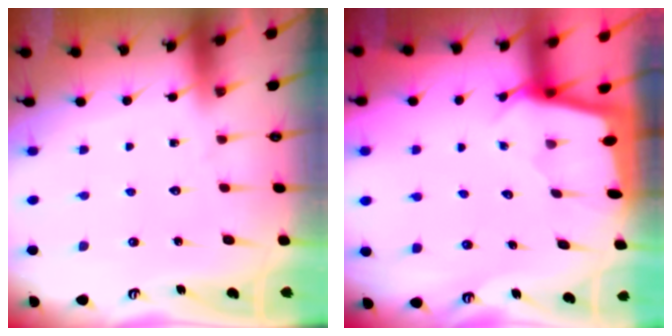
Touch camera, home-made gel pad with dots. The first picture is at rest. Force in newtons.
{"total": 1.6, "press": 1.6, "slide": 0.2}